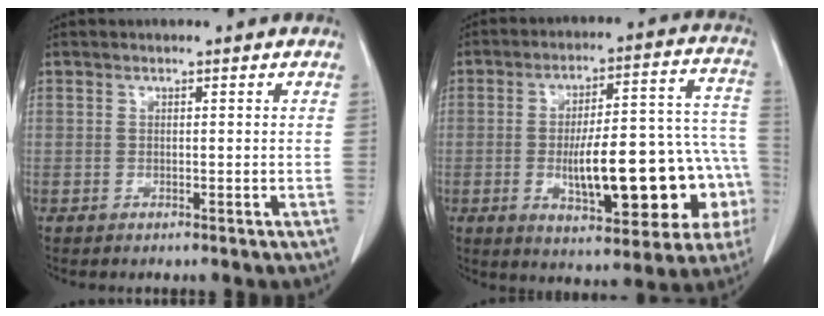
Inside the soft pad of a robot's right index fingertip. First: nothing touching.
{"total": 21.2, "force": [-4.8, 6.3, 19.7], "torque": [-0.211, 0.042, -0.048]}